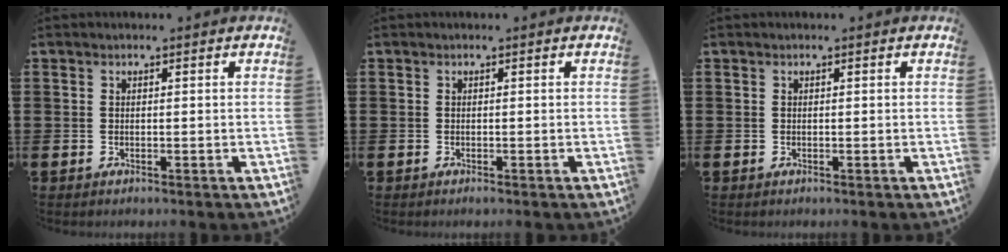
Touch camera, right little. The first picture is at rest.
{"total": 0.0}
{"total": 0.0}